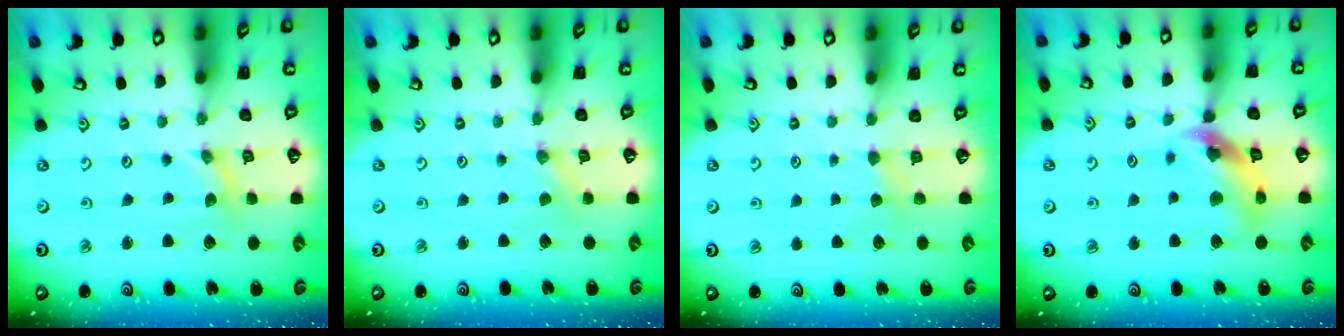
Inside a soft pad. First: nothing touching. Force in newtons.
{"total": 0.0}
{"total": 2.6, "press": 2.6, "slide": 0.5}
{"total": 12.0, "press": 11.9, "slide": 1.7}